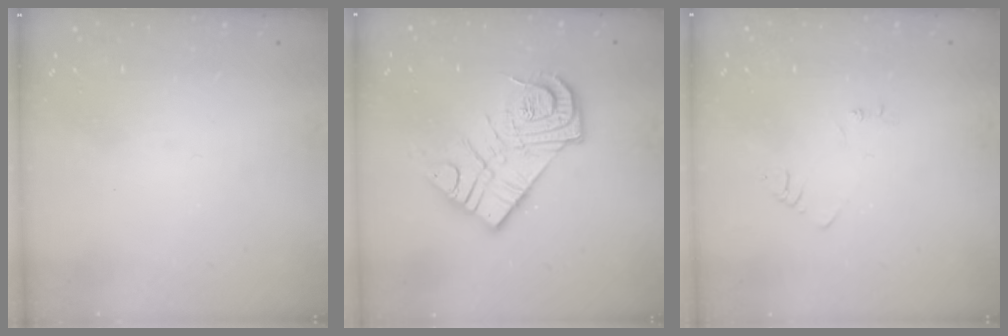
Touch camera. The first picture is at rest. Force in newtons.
{"total": 15.4, "press": 15.4, "slide": 1.3}
{"total": 3.0, "press": 3.0, "slide": 0.4}